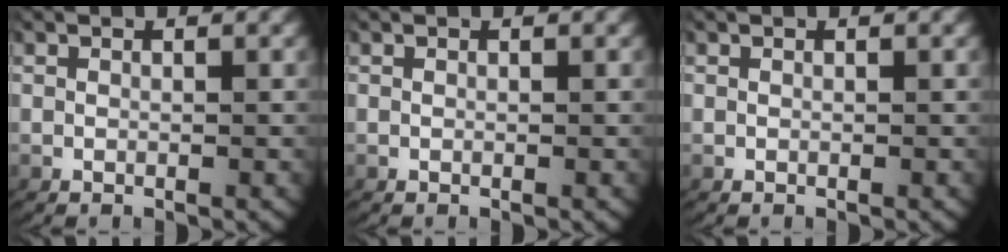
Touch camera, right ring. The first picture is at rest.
{"total": 0.0}
{"total": 0.0}